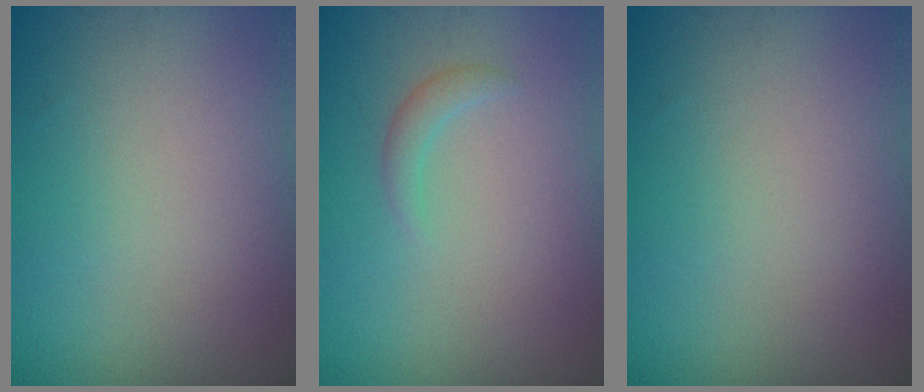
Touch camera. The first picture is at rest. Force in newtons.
{"total": 1.1, "press": 1.1, "slide": 0.1}
{"total": 0.0}